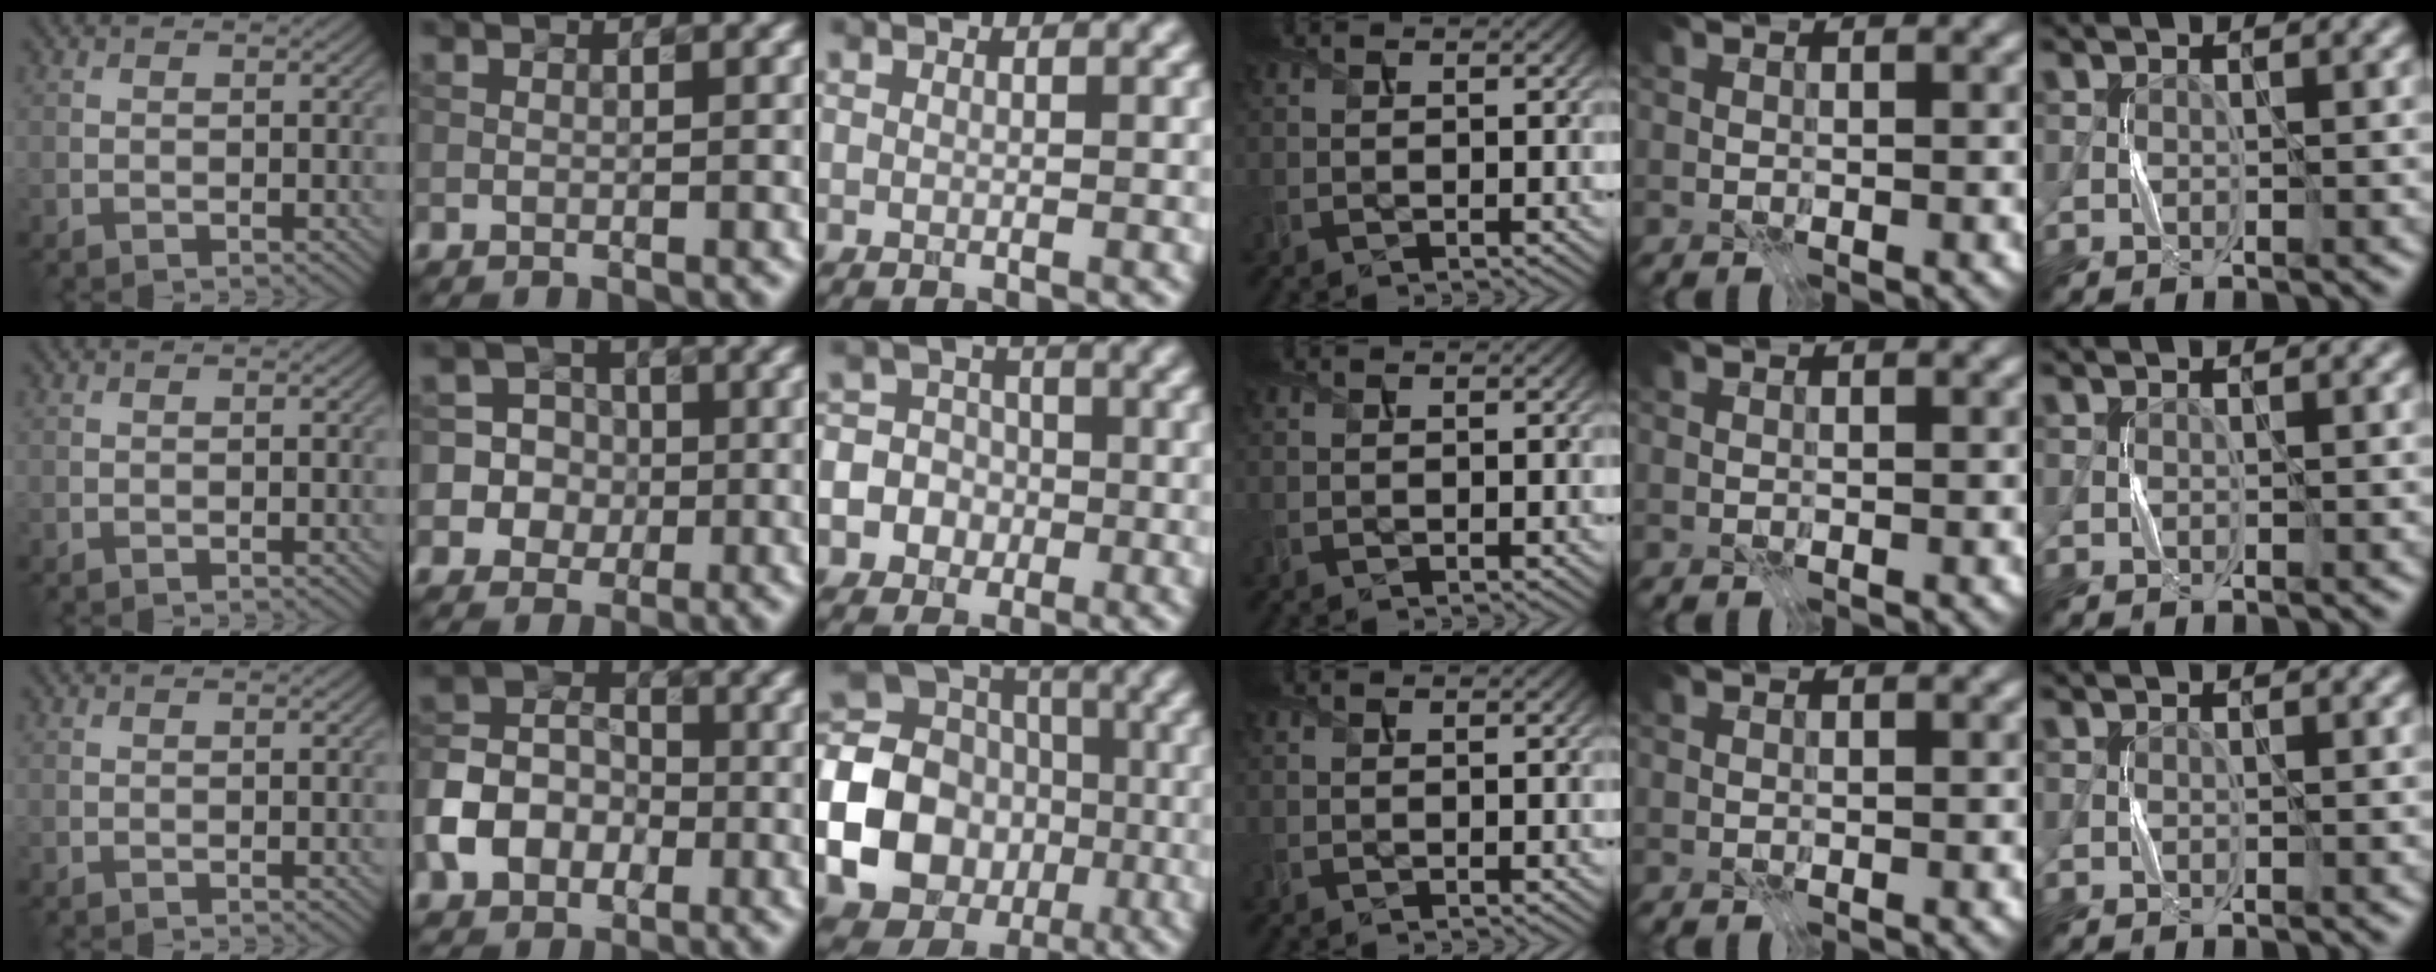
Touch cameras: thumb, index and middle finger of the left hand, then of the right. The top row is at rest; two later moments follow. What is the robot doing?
{"motion": "press", "object": "gel pad"}